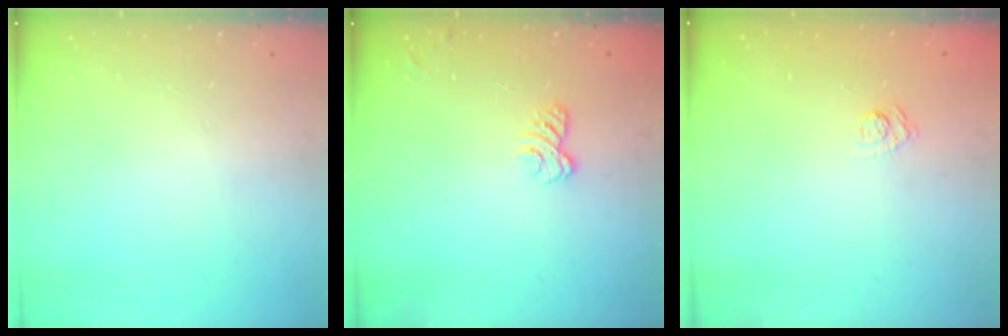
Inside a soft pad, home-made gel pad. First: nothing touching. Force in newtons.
{"total": 2.8, "press": 2.5, "slide": 1.4}
{"total": 3.4, "press": 3.0, "slide": 1.5}